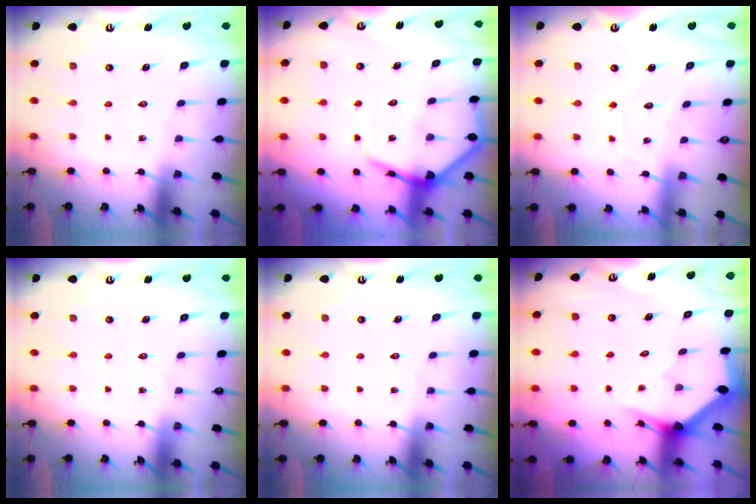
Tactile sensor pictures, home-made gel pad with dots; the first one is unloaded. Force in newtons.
{"total": 9.5, "press": 9.5, "slide": 0.9}
{"total": 4.0, "press": 4.0, "slide": 0.3}
{"total": 0.0}
{"total": 0.0}
{"total": 3.0, "press": 3.0, "slide": 0.0}